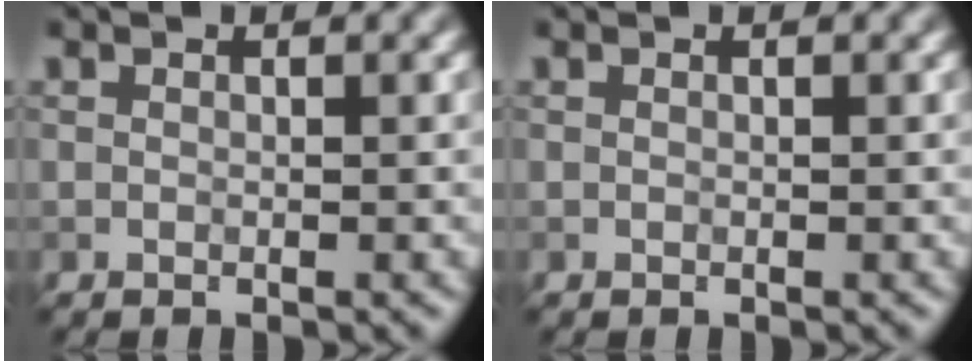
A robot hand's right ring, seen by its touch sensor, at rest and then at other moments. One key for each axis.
{"total": 0.0}